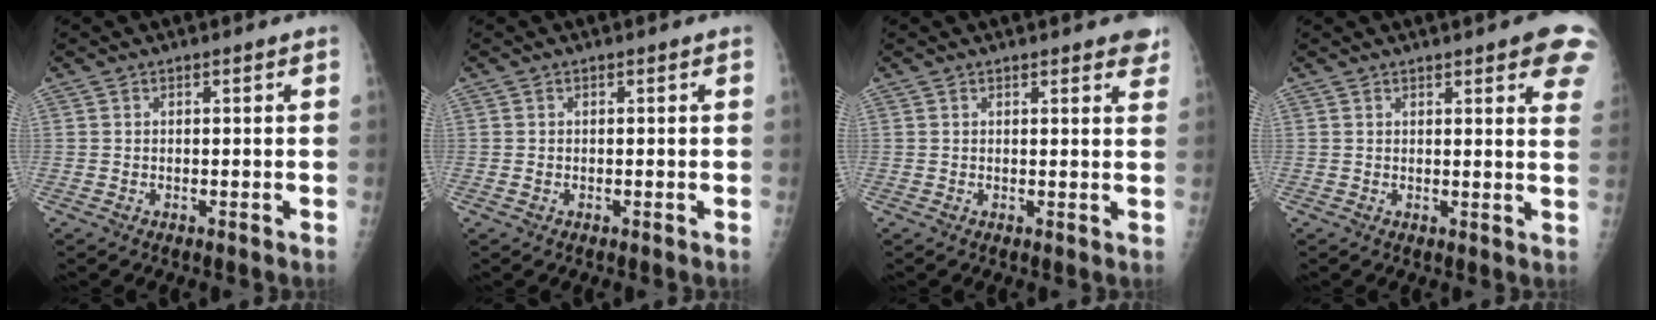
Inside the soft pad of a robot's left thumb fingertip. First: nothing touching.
{"total": 0.7, "force": [-0.3, 0.5, 0.3], "torque": [-0.006, 0.007, -0.001]}
{"total": 4.2, "force": [3.2, 1.3, 2.3], "torque": [-0.004, -0.008, 0.029]}
{"total": 9.5, "force": [5.4, 2.2, 7.5], "torque": [-0.061, -0.013, 0.052]}